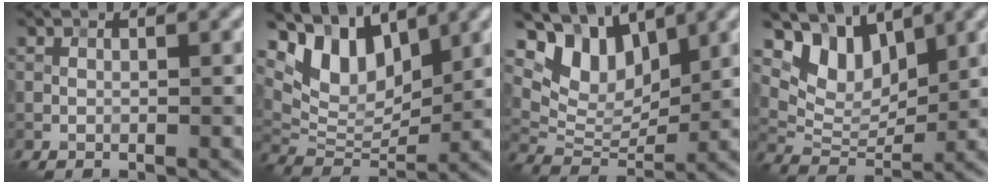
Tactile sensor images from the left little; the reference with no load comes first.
{"total": 7.7, "force": [4.4, 4.2, 4.7], "torque": [-0.085, -0.001, 0.079]}
{"total": 7.2, "force": [4.2, 4.2, 4.0], "torque": [-0.071, -0.006, 0.073]}
{"total": 6.1, "force": [4.0, 3.5, 3.1], "torque": [-0.059, -0.009, 0.070]}